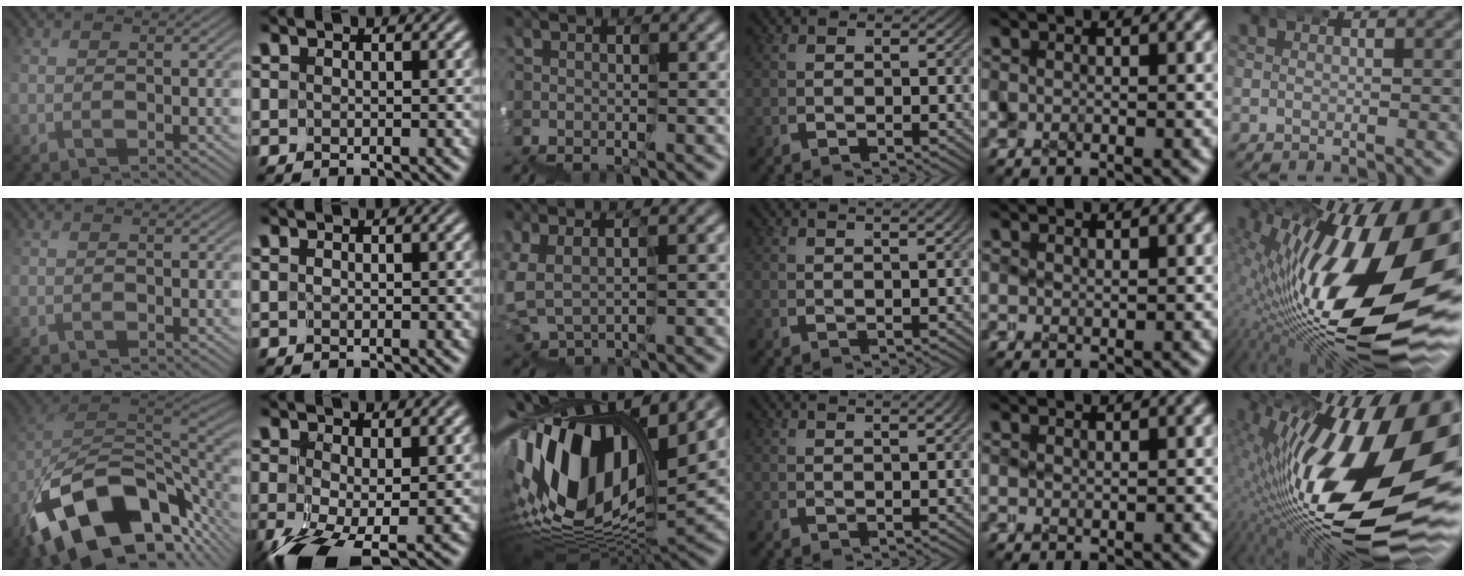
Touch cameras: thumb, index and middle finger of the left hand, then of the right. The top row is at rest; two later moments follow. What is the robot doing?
{"motion": "wrap", "object": "ethernet cable"}